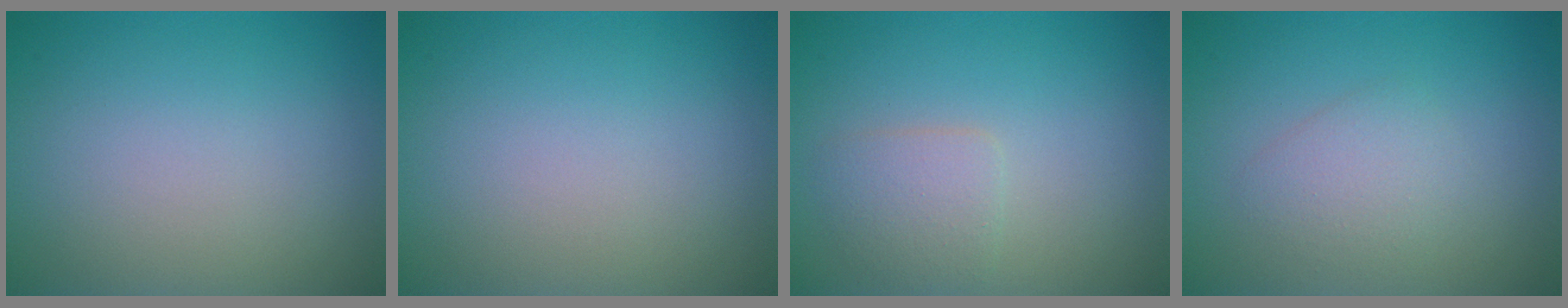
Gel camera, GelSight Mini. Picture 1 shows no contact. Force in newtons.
{"total": 0.0}
{"total": 2.1, "press": 2.1, "slide": 0.0}
{"total": 2.0, "press": 2.0, "slide": 0.1}